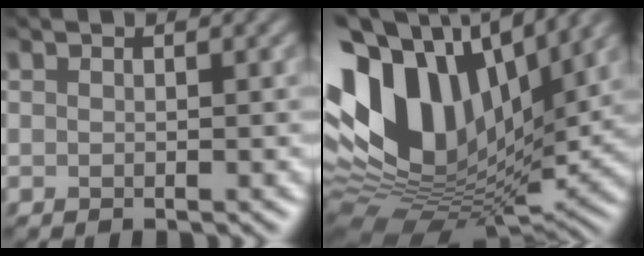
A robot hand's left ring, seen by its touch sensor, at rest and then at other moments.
{"total": 15.4, "force": [3.3, 9.3, 11.8], "torque": [-0.246, 0.020, 0.044]}